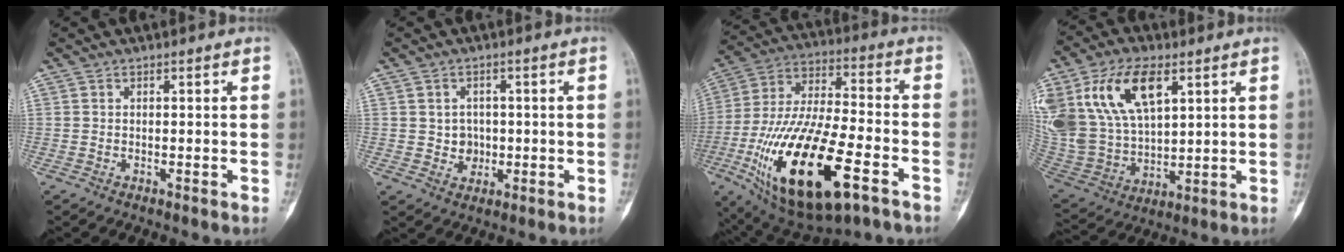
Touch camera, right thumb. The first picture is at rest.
{"total": 3.6, "force": [-0.1, 3.3, 1.3], "torque": [0.004, 0.005, 0.001]}
{"total": 27.3, "force": [-11.1, 10.5, 22.6], "torque": [-0.478, 0.029, -0.181]}
{"total": 21.5, "force": [9.2, 11.9, 15.3], "torque": [-0.309, -0.015, 0.183]}